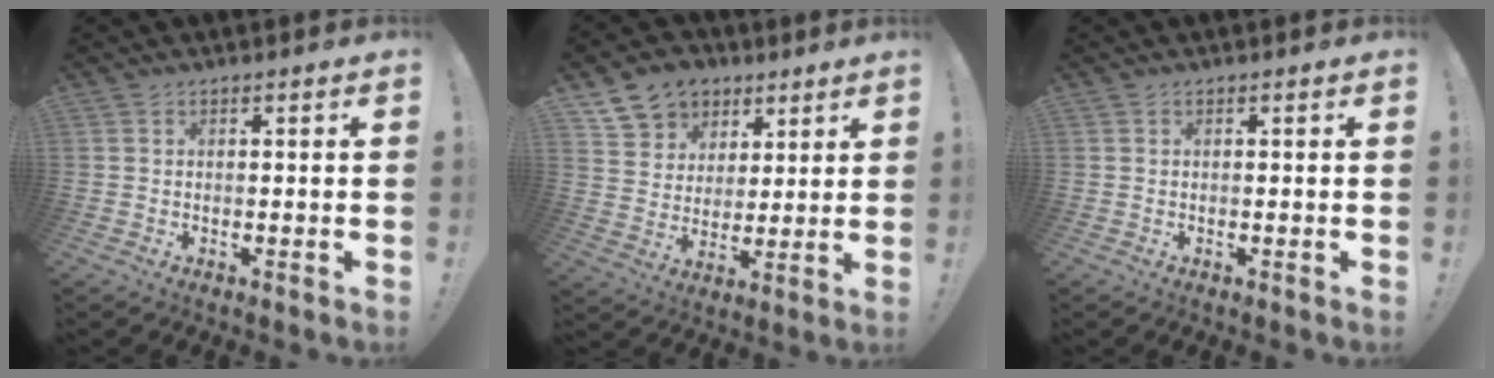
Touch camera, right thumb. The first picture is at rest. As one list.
[{"total": 11.8, "force": [6.6, 9.3, 3.0], "torque": [-0.042, -0.042, 0.133]}, {"total": 0.0}]